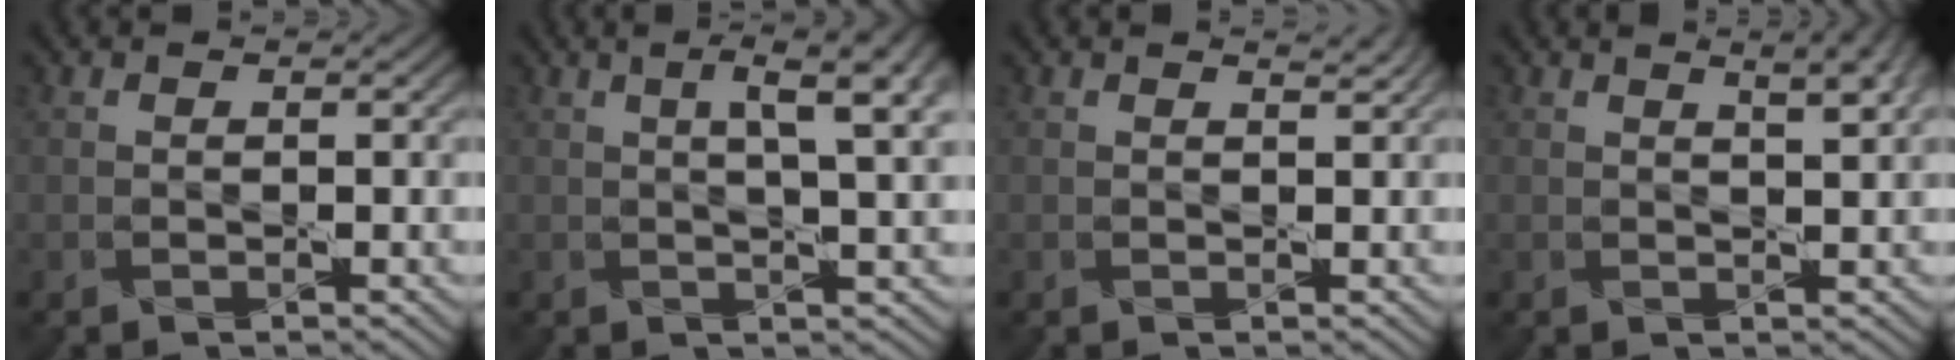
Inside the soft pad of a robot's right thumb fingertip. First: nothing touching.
{"total": 7.2, "force": [2.4, 1.5, 6.7], "torque": [-0.101, 0.018, 0.039]}
{"total": 1.0, "force": [1.0, 0.0, 0.4], "torque": [-0.013, -0.003, 0.012]}
{"total": 5.4, "force": [2.8, 1.7, 4.3], "torque": [-0.049, 0.018, 0.024]}